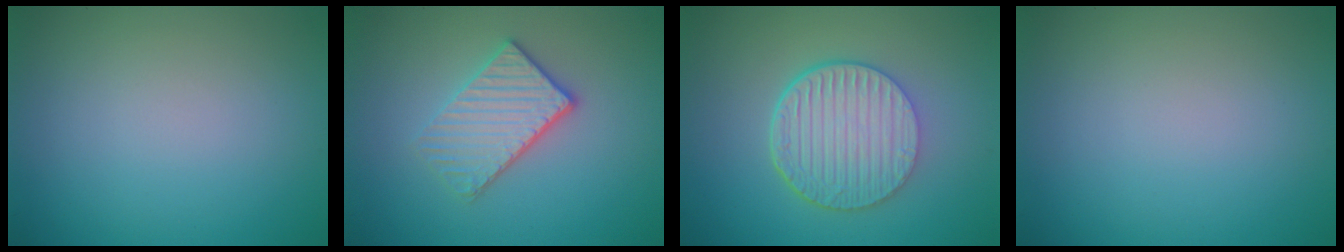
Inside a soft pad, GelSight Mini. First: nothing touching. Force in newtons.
{"total": 3.5, "press": 3.1, "slide": 1.7}
{"total": 6.7, "press": 4.6, "slide": 4.8}
{"total": 0.0}